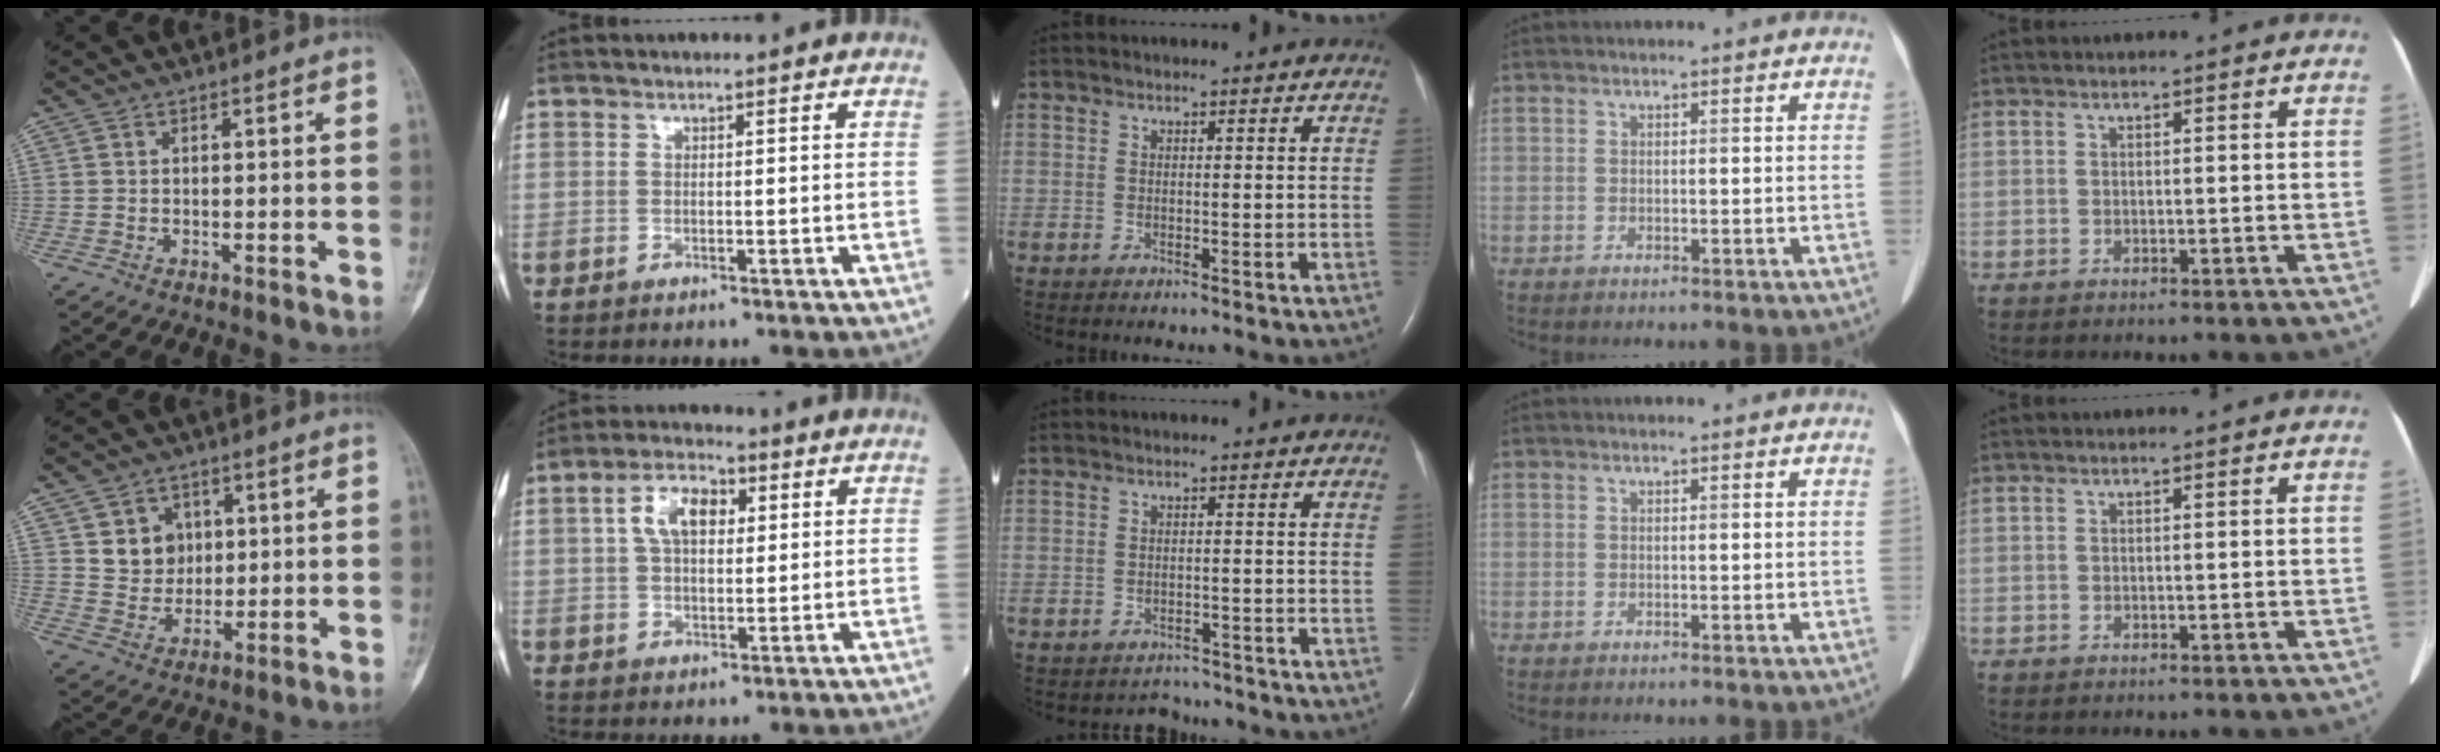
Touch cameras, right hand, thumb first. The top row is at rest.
{"thumb": {"total": 7.2, "force": [2.3, 6.2, 2.8], "torque": [-0.013, -0.010, 0.045]}, "index": {"total": 7.2, "force": [2.2, 3.8, 5.8], "torque": [-0.111, 0.019, 0.039]}, "middle": {"total": 2.9, "force": [-2.6, 1.1, -0.6], "torque": [0.000, 0.004, -0.037]}}